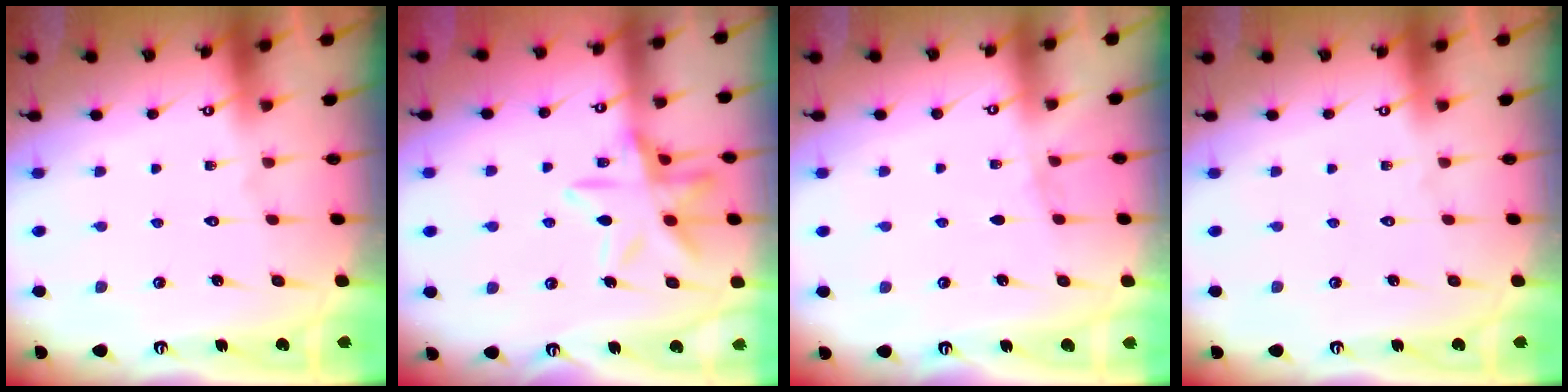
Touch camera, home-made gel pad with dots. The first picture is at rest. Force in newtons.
{"total": 14.4, "press": 14.3, "slide": 1.0}
{"total": 3.6, "press": 3.6, "slide": 0.4}
{"total": 0.0}